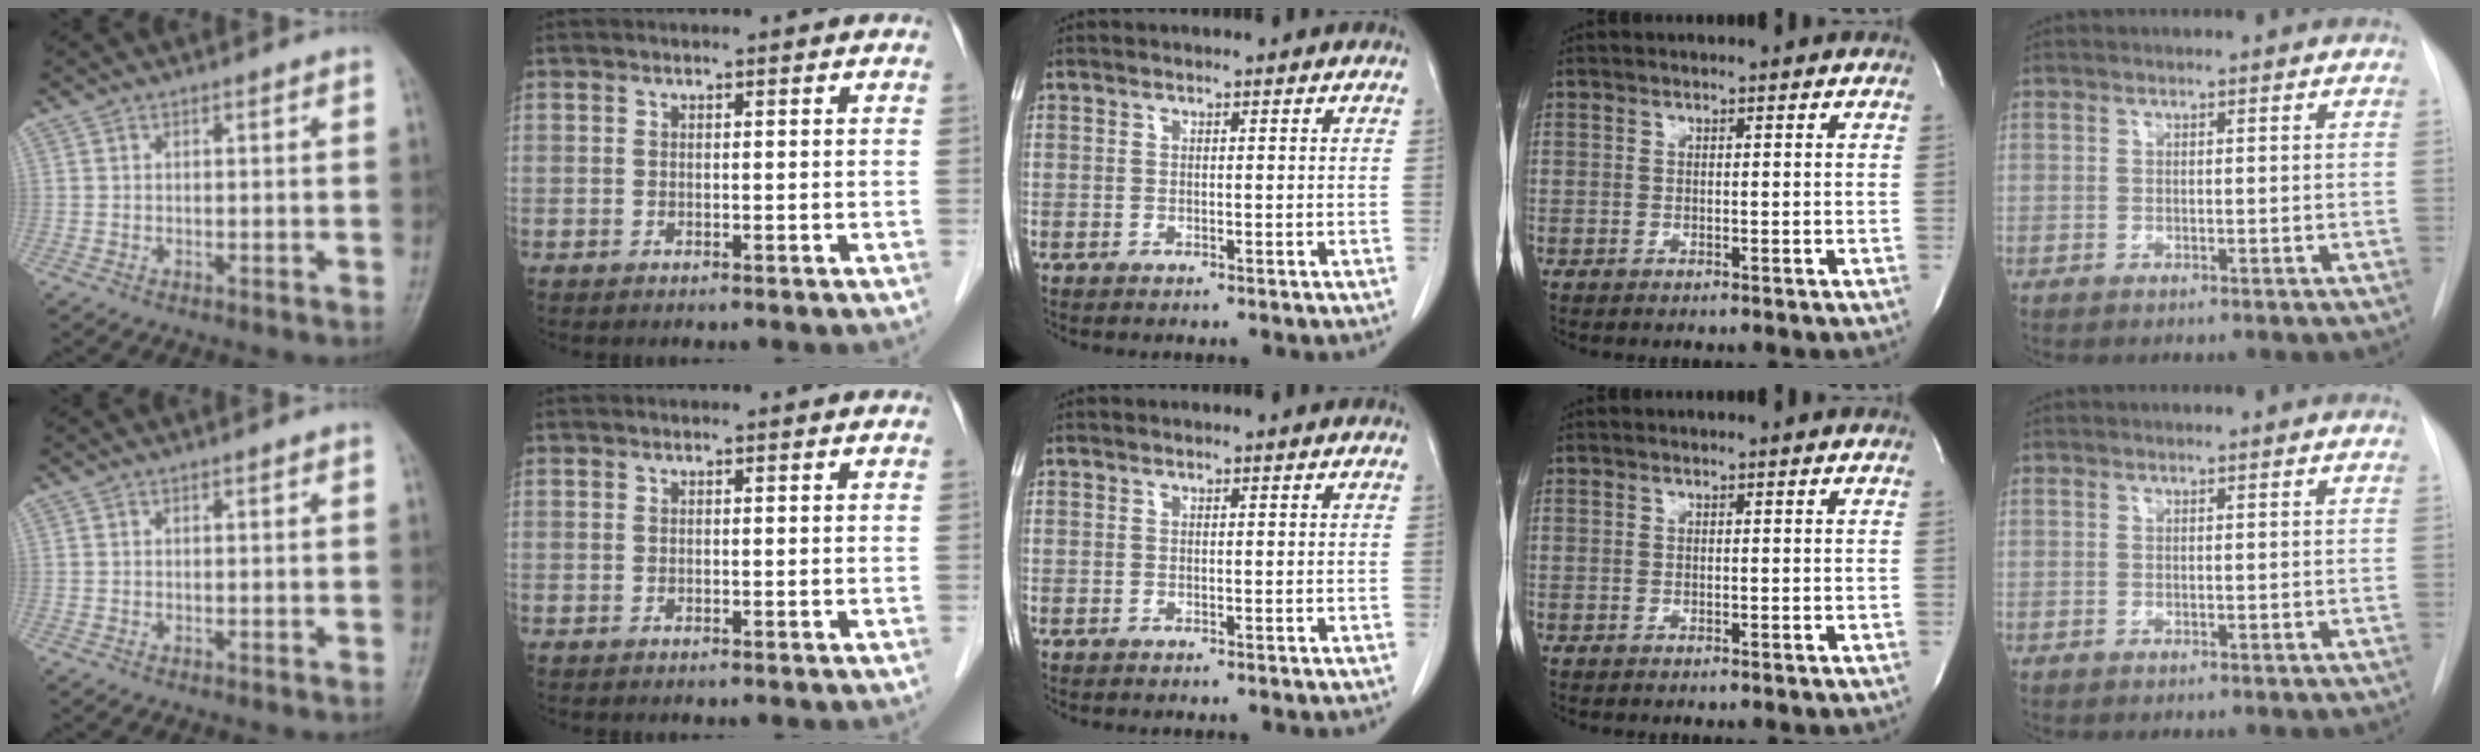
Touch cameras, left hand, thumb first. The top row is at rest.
{}